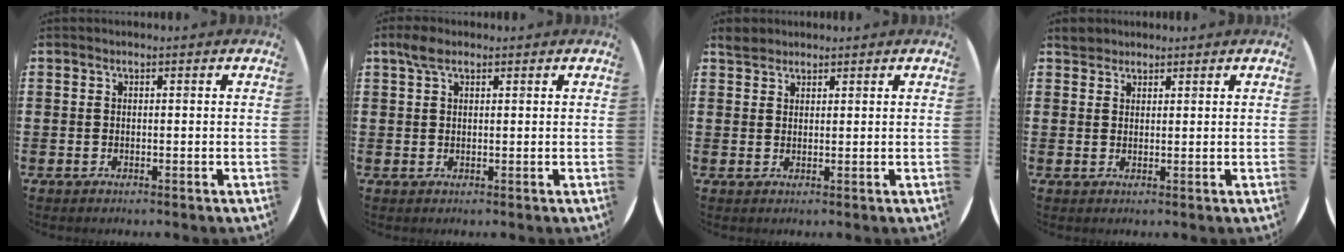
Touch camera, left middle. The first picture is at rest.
{"total": 2.3, "force": [1.5, 1.1, 1.3], "torque": [-0.022, 0.004, 0.025]}
{"total": 1.9, "force": [1.7, 0.8, 0.1], "torque": [0.001, 0.002, 0.033]}
{"total": 1.8, "force": [1.7, 0.7, 0.0], "torque": [0.004, 0.001, 0.032]}